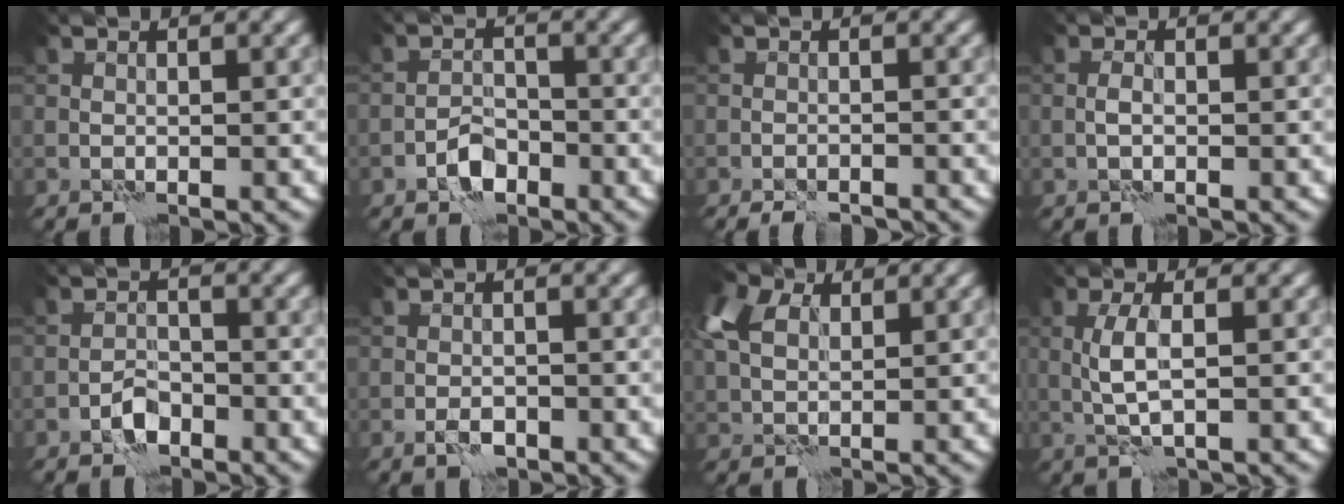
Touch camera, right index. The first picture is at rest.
{"total": 2.7, "force": [-1.8, 1.5, 1.3], "torque": [-0.020, 0.009, -0.037]}
{"total": 2.9, "force": [-2.6, 0.5, 1.1], "torque": [-0.022, 0.004, -0.038]}
{"total": 1.1, "force": [-0.4, 0.4, 0.9], "torque": [-0.017, 0.005, -0.011]}
{"total": 2.3, "force": [-1.5, 1.3, 1.2], "torque": [-0.017, 0.008, -0.031]}
{"total": 1.5, "force": [-0.9, 0.7, 1.0], "torque": [-0.017, 0.004, -0.019]}
{"total": 5.9, "force": [2.4, 3.7, 3.9], "torque": [-0.108, 0.025, 0.039]}
{"total": 2.8, "force": [0.1, 0.7, 2.7], "torque": [-0.061, 0.006, 0.001]}